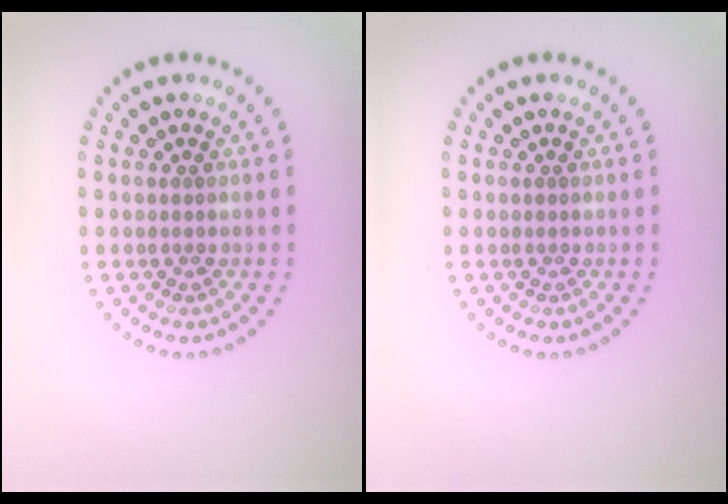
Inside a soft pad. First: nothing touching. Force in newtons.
{"total": 0.0}